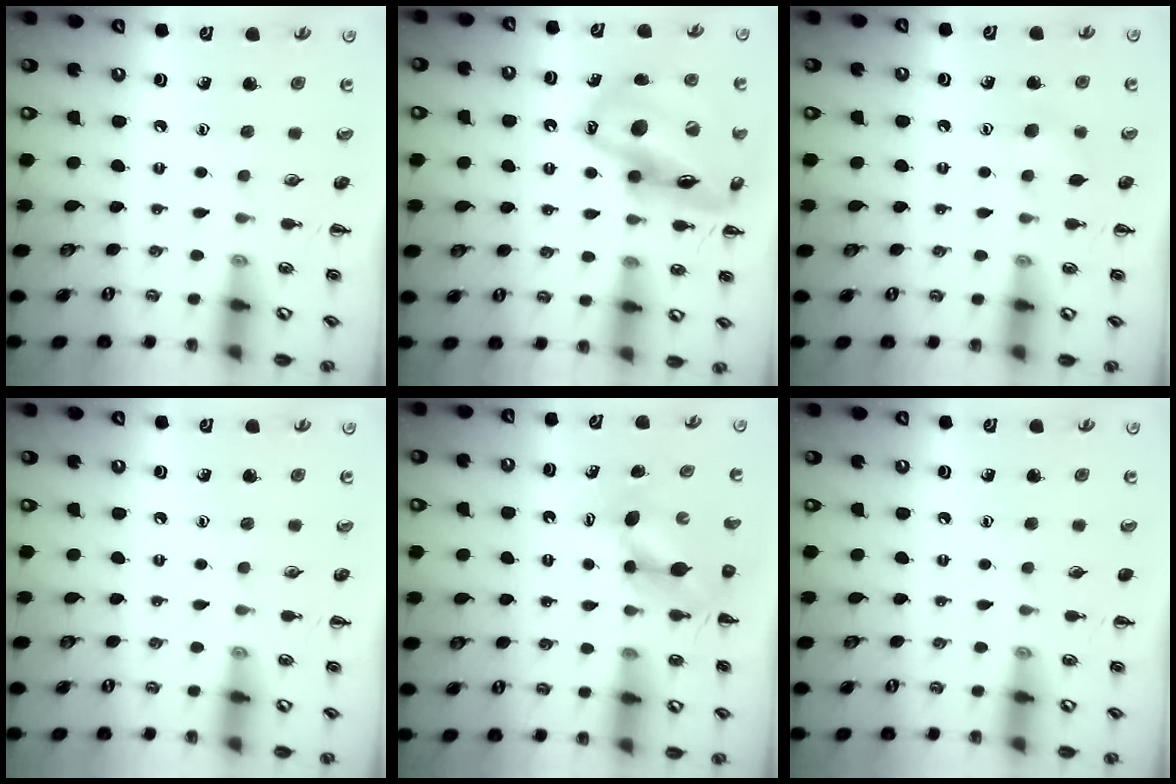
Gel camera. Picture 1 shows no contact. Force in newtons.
{"total": 19.1, "press": 18.5, "slide": 4.6}
{"total": 5.4, "press": 5.2, "slide": 1.4}
{"total": 0.0}
{"total": 4.6, "press": 4.6, "slide": 0.3}
{"total": 0.0}